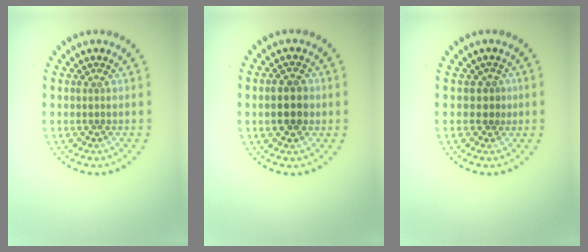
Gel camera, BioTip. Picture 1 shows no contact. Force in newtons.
{"total": 2.9, "press": 2.9, "slide": 0.2}
{"total": 1.2, "press": 0.9, "slide": 0.8}